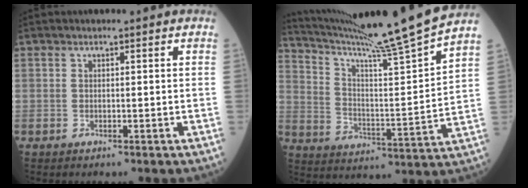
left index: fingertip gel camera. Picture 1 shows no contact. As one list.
[{"total": 19.7, "force": [17.4, -3.4, 8.5], "torque": [-0.152, -0.054, 0.262]}]